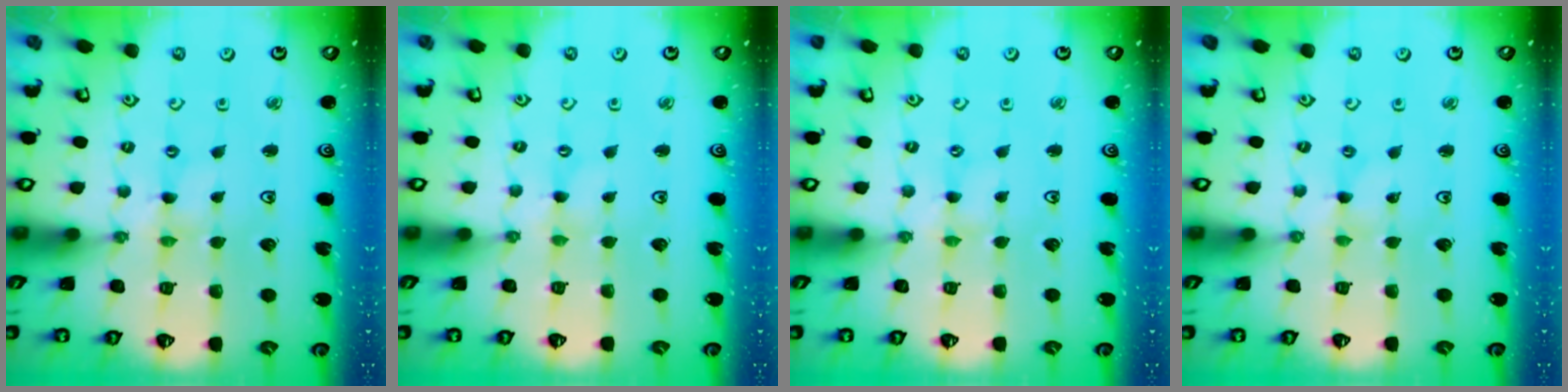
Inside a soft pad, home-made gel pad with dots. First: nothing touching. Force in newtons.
{"total": 0.0}
{"total": 0.8, "press": 0.8, "slide": 0.2}
{"total": 0.0}